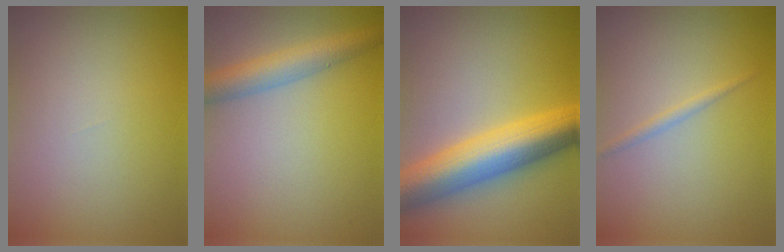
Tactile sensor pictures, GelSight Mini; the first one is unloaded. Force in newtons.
{"total": 4.1, "press": 4.1, "slide": 0.1}
{"total": 9.6, "press": 9.6, "slide": 0.1}
{"total": 0.9, "press": 0.9, "slide": 0.0}